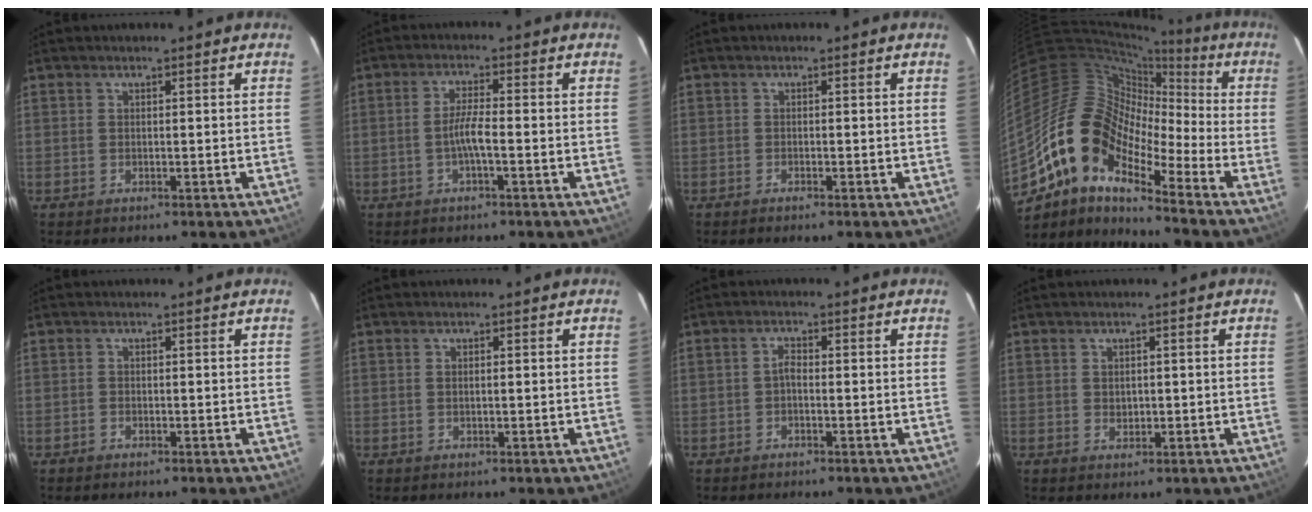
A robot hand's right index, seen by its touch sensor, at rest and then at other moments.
{"total": 3.5, "force": [-1.3, 0.1, 3.3], "torque": [-0.067, 0.004, -0.025]}
{"total": 0.8, "force": [-0.7, 0.0, 0.4], "torque": [-0.010, -0.001, -0.013]}
{"total": 15.5, "force": [-9.3, 6.9, 10.2], "torque": [-0.166, 0.002, -0.194]}
{"total": 0.7, "force": [-0.6, 0.3, 0.0], "torque": [-0.005, 0.002, -0.011]}
{"total": 0.7, "force": [0.1, 0.2, 0.7], "torque": [-0.013, 0.002, 0.001]}
{"total": 1.3, "force": [-0.7, 0.6, 0.9], "torque": [-0.018, 0.006, -0.015]}
{"total": 1.6, "force": [0.0, 1.4, 0.7], "torque": [-0.009, 0.000, 0.004]}